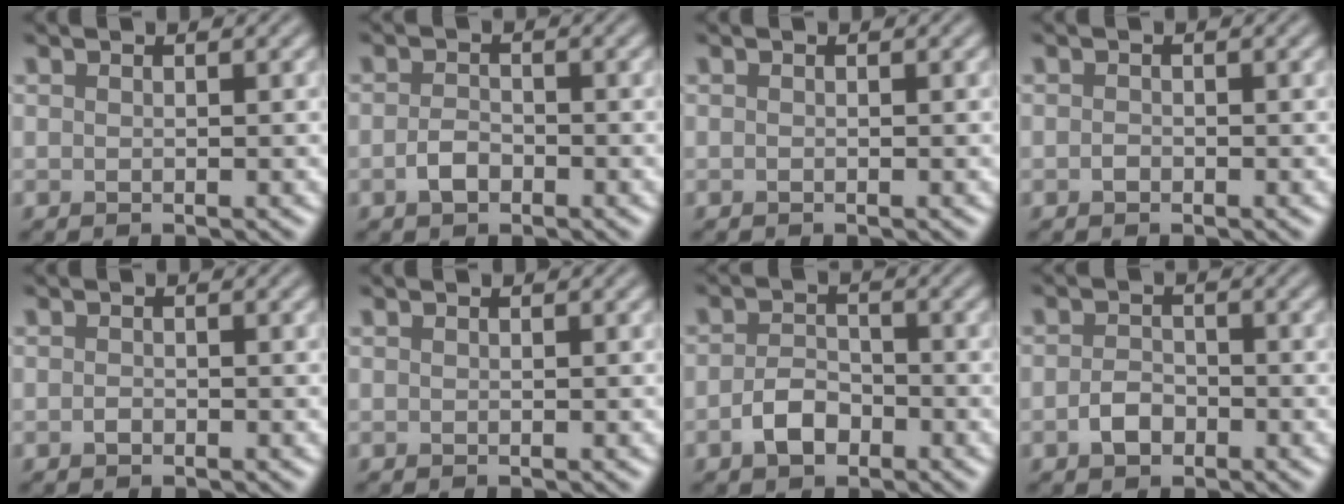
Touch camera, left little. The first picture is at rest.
{"total": 1.8, "force": [-0.9, 1.1, 1.1], "torque": [-0.023, 0.002, -0.023]}
{"total": 0.0}
{"total": 0.7, "force": [-0.4, 0.4, 0.3], "torque": [-0.006, -0.002, -0.012]}
{"total": 0.7, "force": [-0.4, 0.4, 0.3], "torque": [-0.006, -0.002, -0.012]}
{"total": 0.0}
{"total": 2.9, "force": [-1.6, 1.7, 1.6], "torque": [-0.028, 0.005, -0.034]}
{"total": 2.1, "force": [-1.1, 1.4, 1.2], "torque": [-0.021, 0.002, -0.027]}